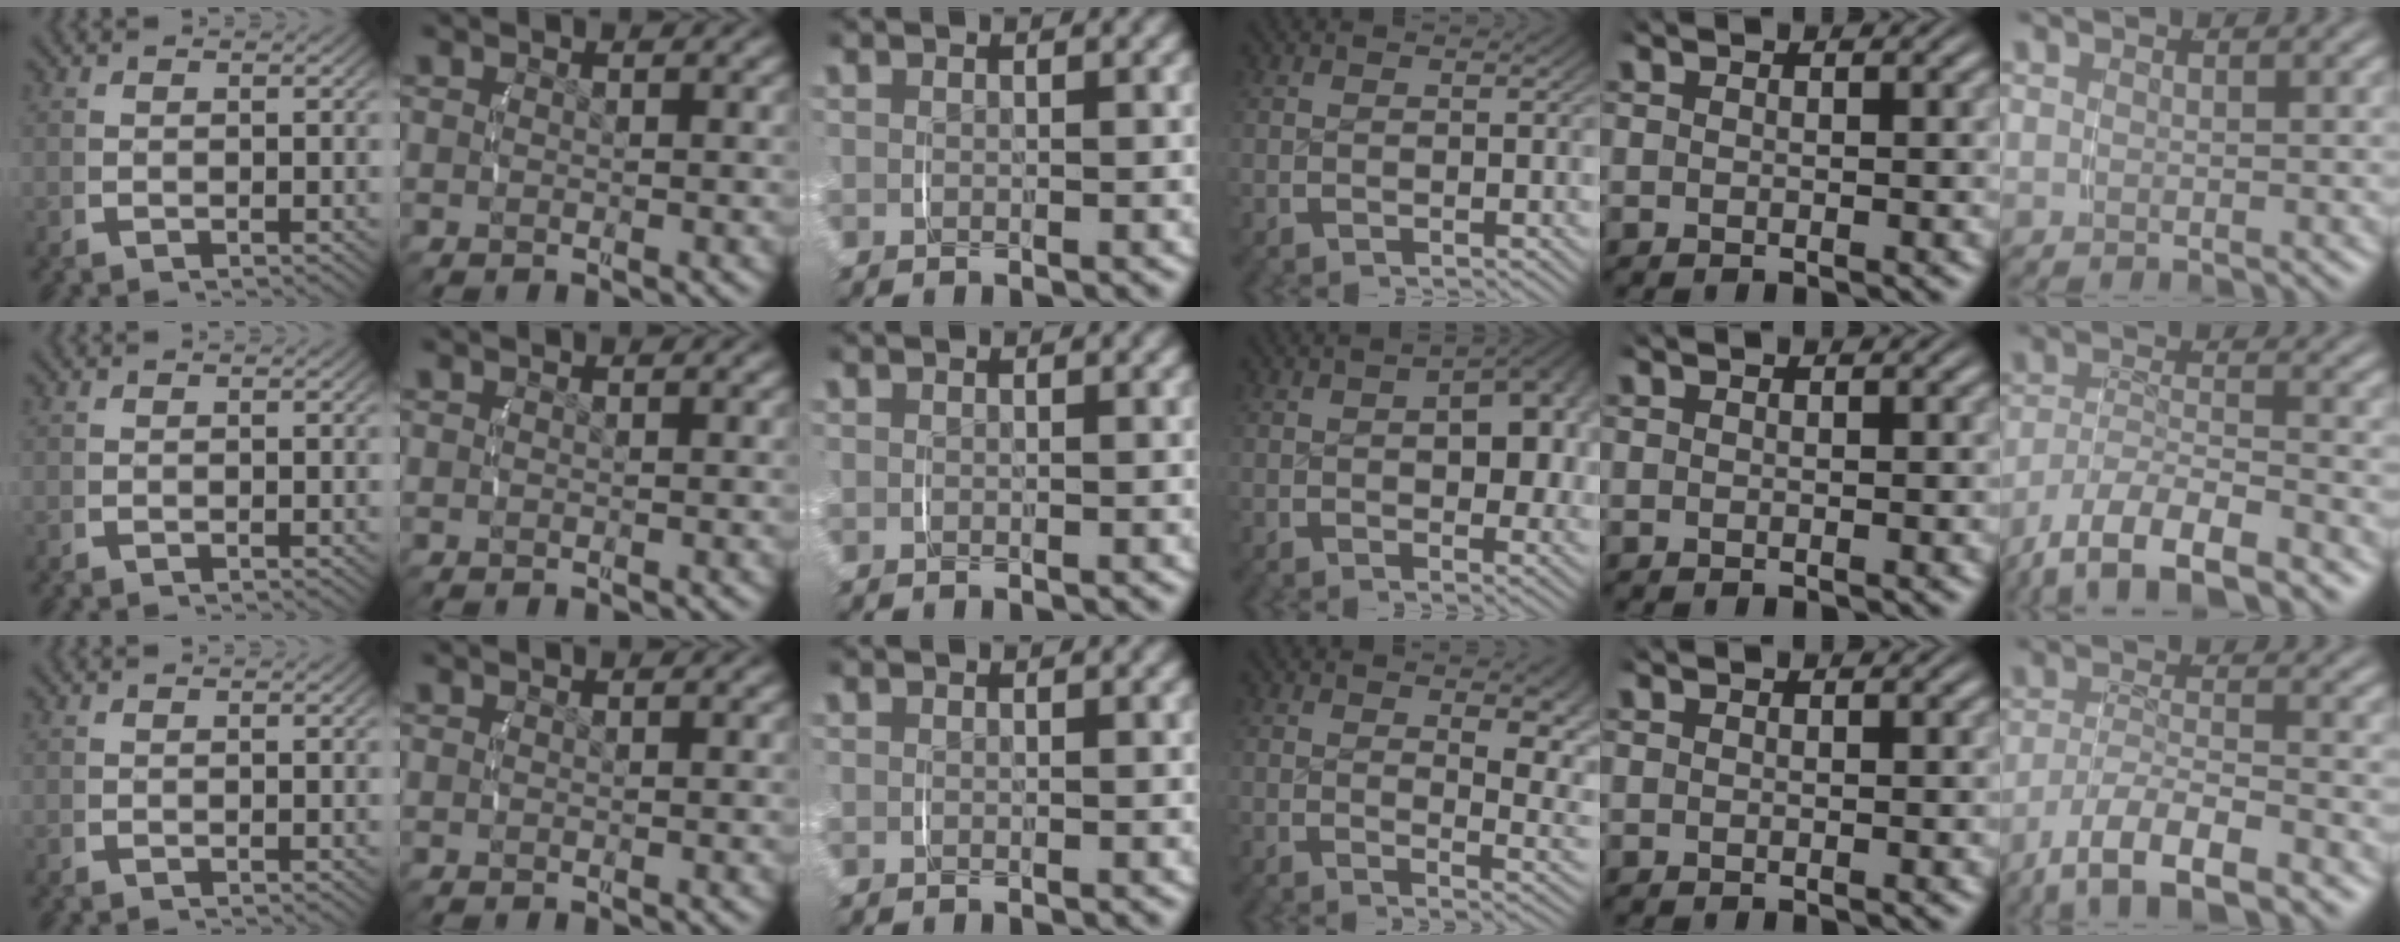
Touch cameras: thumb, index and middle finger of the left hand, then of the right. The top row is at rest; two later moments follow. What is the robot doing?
{"motion": "lift_and_place", "object": "jewelry box"}